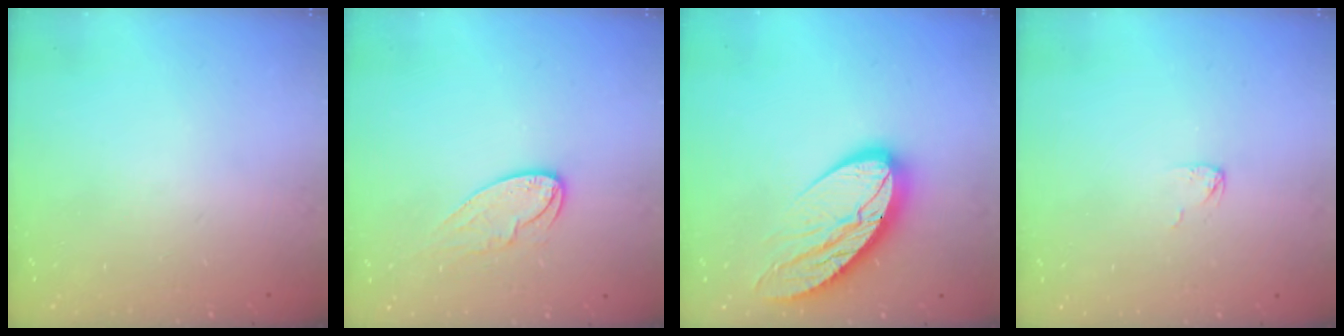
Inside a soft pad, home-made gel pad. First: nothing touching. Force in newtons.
{"total": 8.4, "press": 8.4, "slide": 0.5}
{"total": 14.1, "press": 14.1, "slide": 1.0}
{"total": 3.2, "press": 3.1, "slide": 0.3}